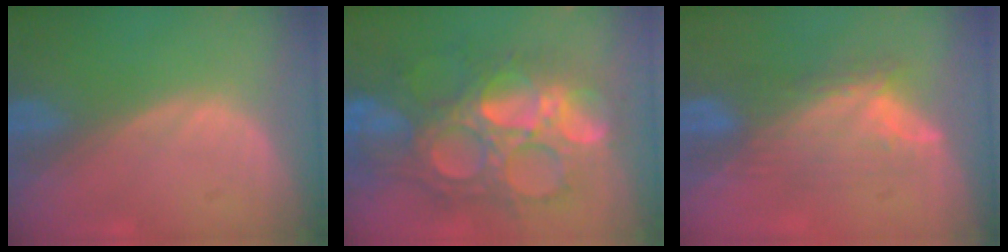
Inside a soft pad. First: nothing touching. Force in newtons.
{"total": 13.2, "press": 13.1, "slide": 1.7}
{"total": 7.0, "press": 6.5, "slide": 2.6}